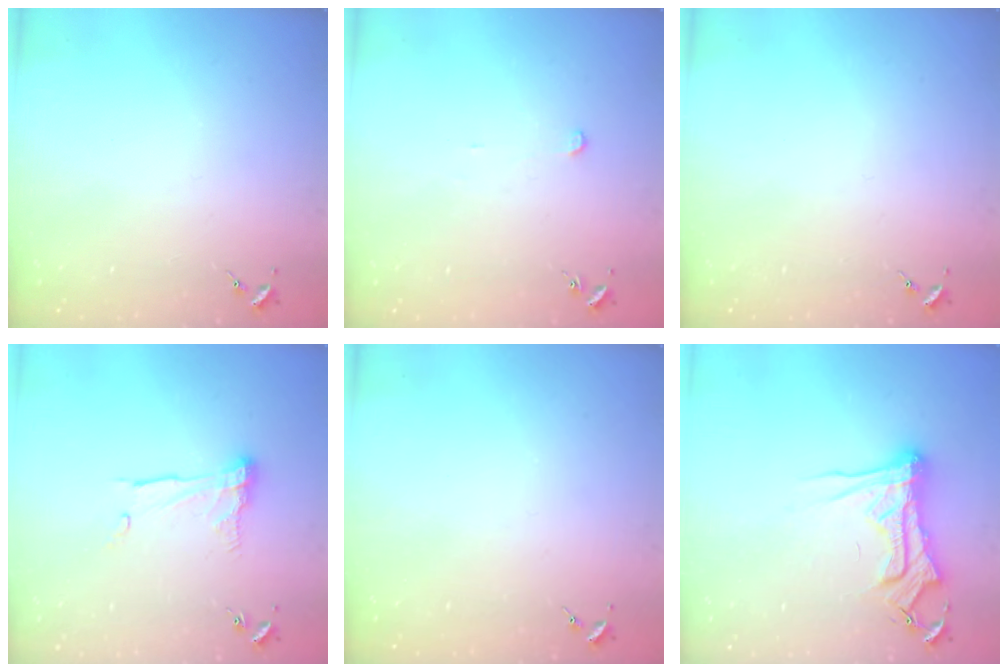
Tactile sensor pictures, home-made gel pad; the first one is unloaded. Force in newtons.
{"total": 2.4, "press": 2.4, "slide": 0.2}
{"total": 0.0}
{"total": 11.1, "press": 11.0, "slide": 0.8}
{"total": 0.0}
{"total": 14.5, "press": 14.5, "slide": 1.1}